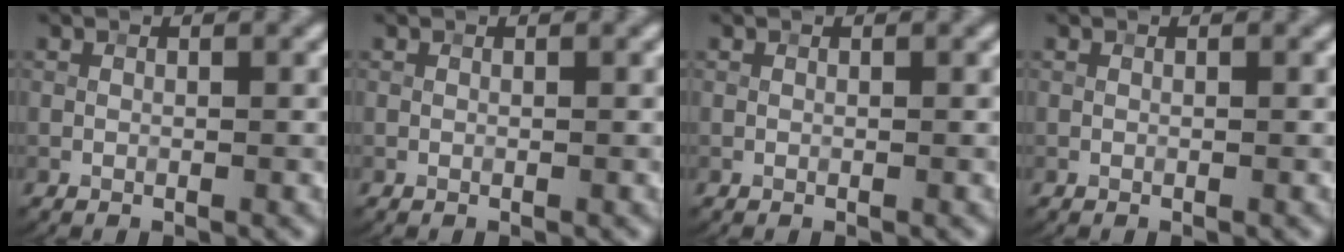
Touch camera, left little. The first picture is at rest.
{"total": 0.0}
{"total": 0.0}
{"total": 0.0}